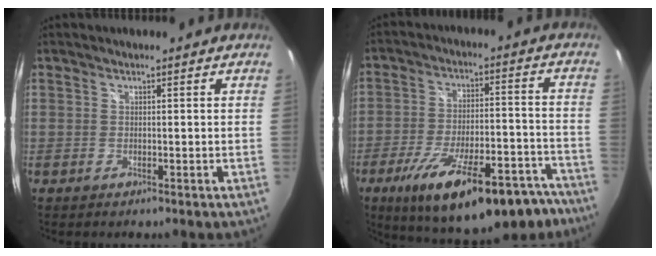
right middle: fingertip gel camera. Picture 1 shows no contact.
{"total": 25.1, "force": [-17.7, 8.2, 15.8], "torque": [-0.249, -0.018, -0.243]}